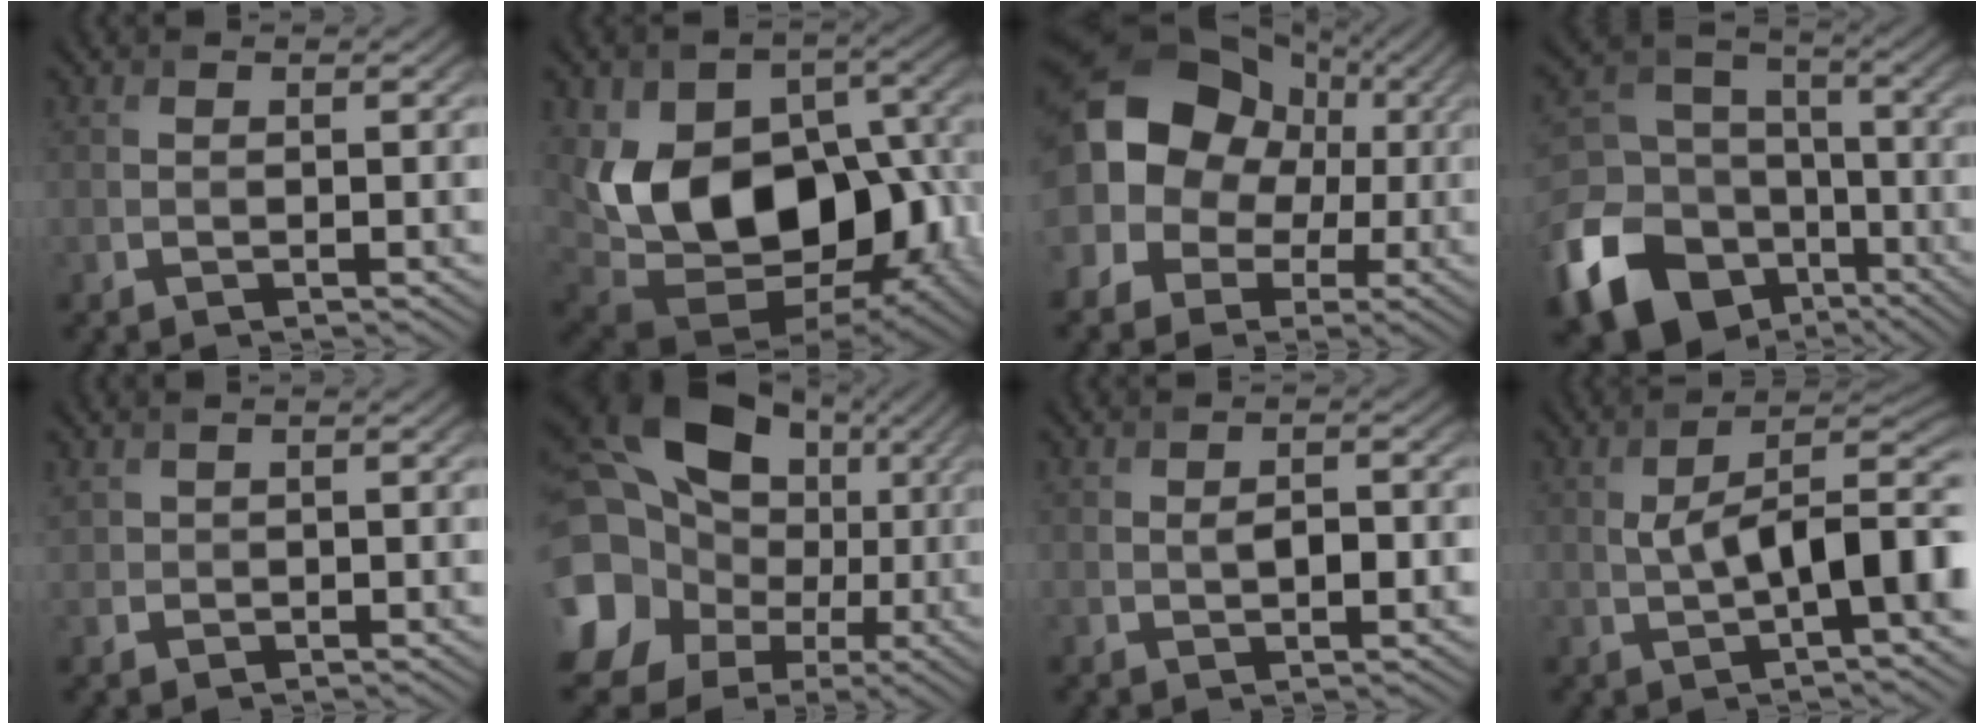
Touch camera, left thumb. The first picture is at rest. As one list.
[{"total": 16.5, "force": [-0.6, 11.5, 11.9], "torque": [-0.204, -0.022, -0.002]}, {"total": 14.4, "force": [1.4, 12.3, 7.4], "torque": [-0.173, 0.014, -0.001]}, {"total": 17.9, "force": [-8.4, 13.6, 8.0], "torque": [-0.235, -0.051, -0.147]}, {"total": 0.8, "force": [0.4, 0.7, -0.3], "torque": [0.004, -0.001, 0.008]}, {"total": 20.9, "force": [2.8, 17.9, 10.4], "torque": [-0.263, -0.004, 0.040]}, {"total": 2.2, "force": [-0.2, 1.2, 1.9], "torque": [-0.033, -0.003, -0.003]}, {"total": 10.1, "force": [-0.1, 4.1, 9.2], "torque": [-0.147, 0.006, -0.002]}]